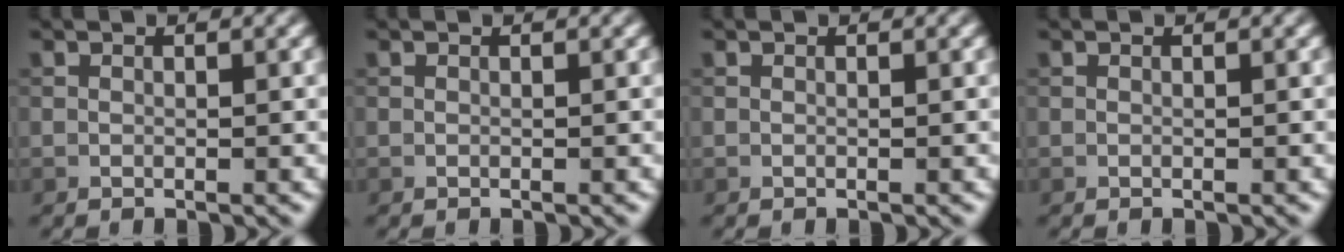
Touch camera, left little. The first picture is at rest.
{"total": 0.0}
{"total": 0.0}
{"total": 0.0}